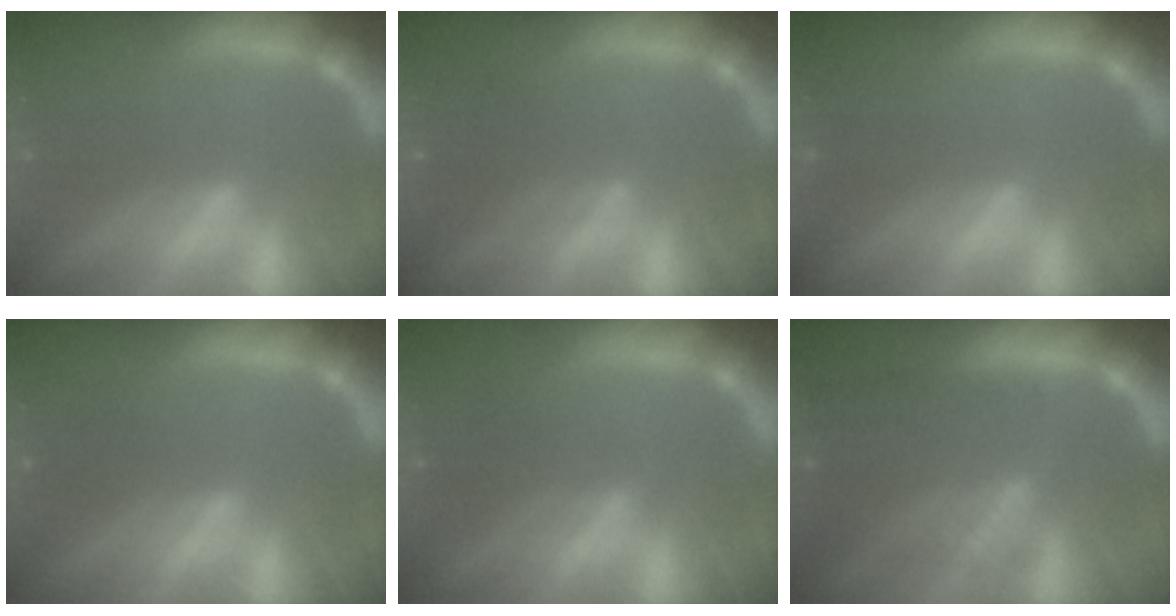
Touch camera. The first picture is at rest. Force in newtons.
{"total": 2.5}
{"total": 0.0}
{"total": 1.0}
{"total": 2.0}
{"total": 9.1}